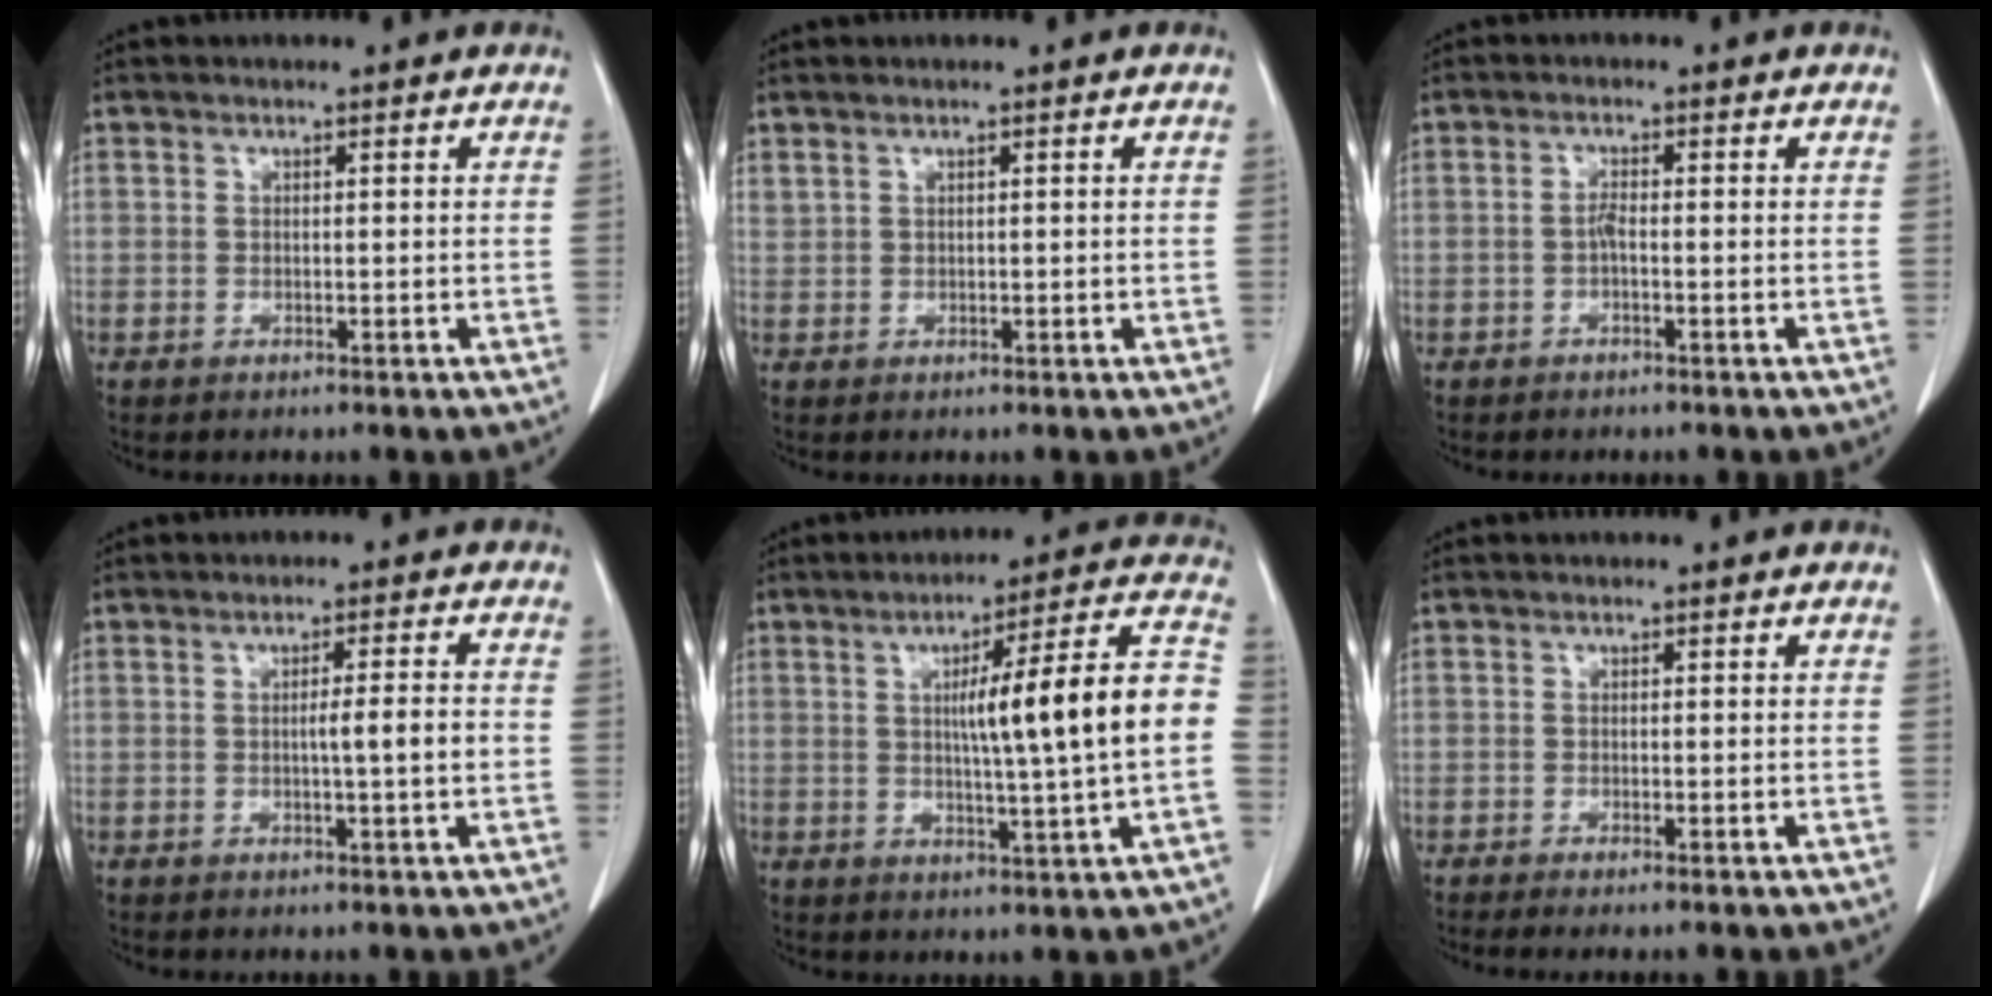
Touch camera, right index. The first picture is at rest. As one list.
[{"total": 1.1, "force": [0.8, 0.6, 0.5], "torque": [-0.011, 0.009, 0.023]}, {"total": 1.3, "force": [-0.4, 0.2, 1.2], "torque": [-0.024, 0.002, -0.010]}, {"total": 3.8, "force": [-0.5, -0.3, 3.8], "torque": [-0.060, -0.001, -0.009]}, {"total": 15.2, "force": [0.0, -0.3, 15.2], "torque": [-0.218, 0.020, -0.002]}, {"total": 2.1, "force": [-1.7, -0.2, 1.2], "torque": [-0.017, -0.002, -0.025]}]